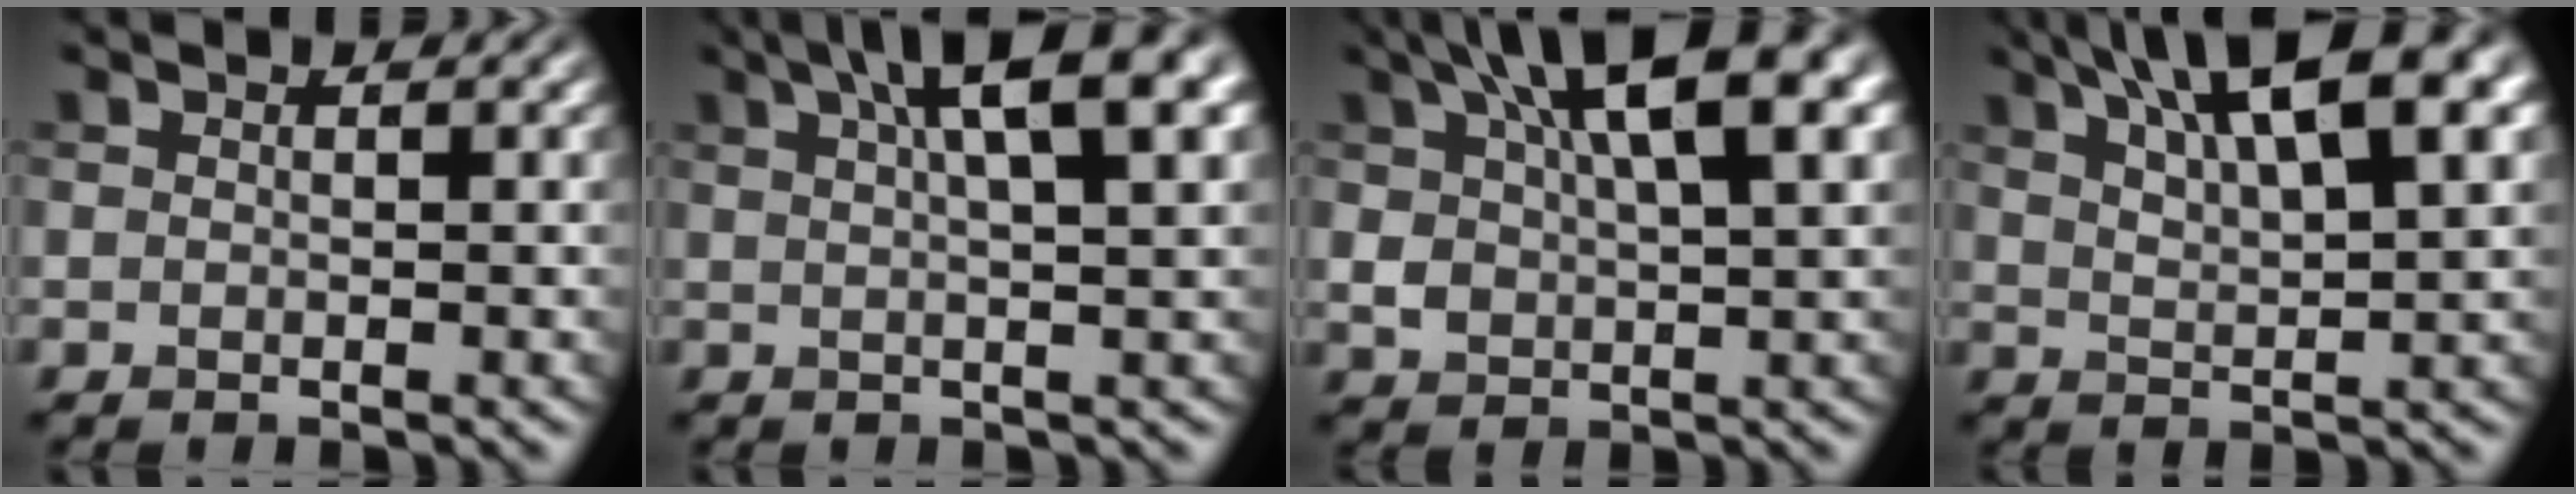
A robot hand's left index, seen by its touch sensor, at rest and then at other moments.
{"total": 8.9, "force": [4.4, 2.3, 7.4], "torque": [-0.067, 0.032, 0.053]}
{"total": 10.6, "force": [5.1, 4.3, 8.1], "torque": [-0.139, 0.014, 0.097]}
{"total": 12.1, "force": [7.0, 3.5, 9.2], "torque": [-0.127, 0.030, 0.102]}